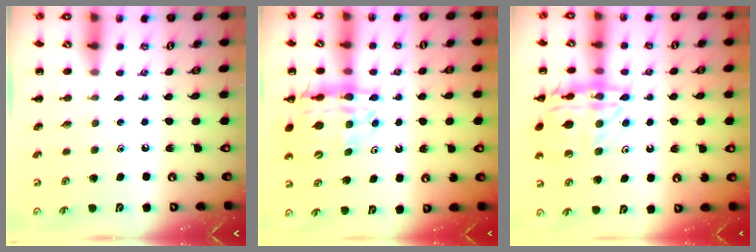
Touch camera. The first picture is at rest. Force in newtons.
{"total": 14.4, "press": 13.9, "slide": 3.6}
{"total": 18.9, "press": 18.8, "slide": 1.7}